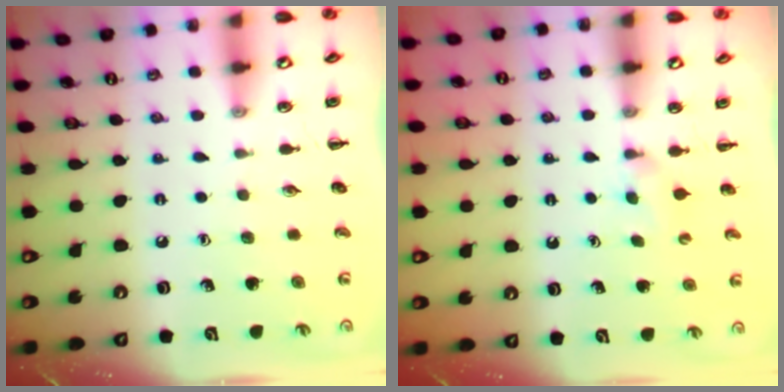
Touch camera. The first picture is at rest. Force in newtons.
{"total": 2.4, "press": 2.1, "slide": 1.0}